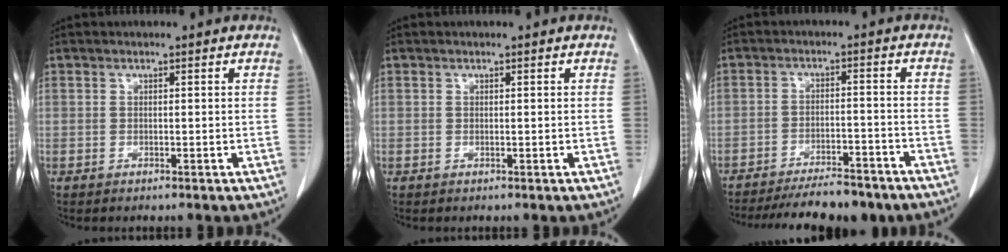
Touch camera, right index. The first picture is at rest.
{"total": 0.0}
{"total": 13.6, "force": [-12.0, 2.9, 5.6], "torque": [-0.083, -0.008, -0.167]}